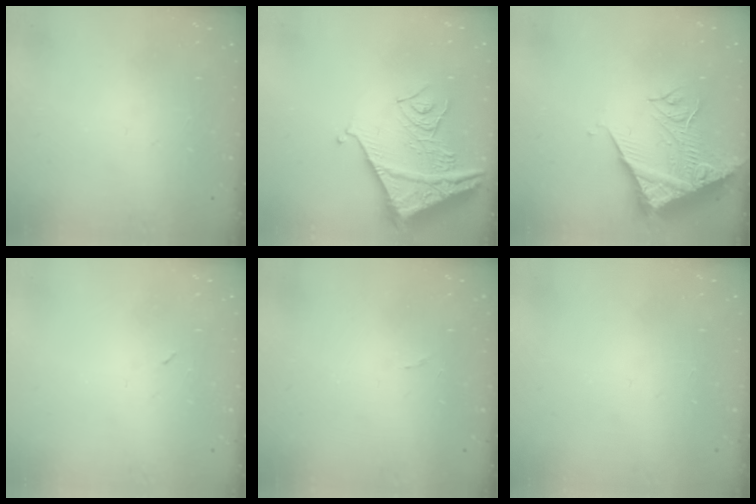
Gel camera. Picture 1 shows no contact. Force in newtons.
{"total": 12.2, "press": 12.1, "slide": 1.5}
{"total": 11.1, "press": 11.0, "slide": 1.3}
{"total": 2.2, "press": 2.1, "slide": 0.9}
{"total": 4.3, "press": 4.2, "slide": 0.3}
{"total": 0.0}